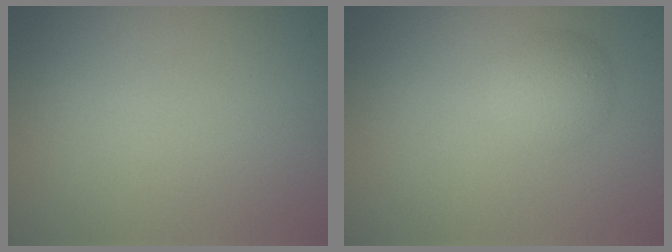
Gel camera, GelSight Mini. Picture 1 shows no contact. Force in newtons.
{"total": 2.4, "press": 2.4, "slide": 0.2}